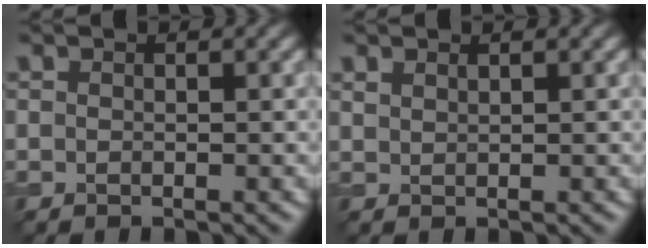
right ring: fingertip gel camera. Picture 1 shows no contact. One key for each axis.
{"total": 0.8, "fx": 0.7, "fy": 0.2, "fz": 0.2, "tx": -0.007, "ty": -0.001, "tz": 0.018}